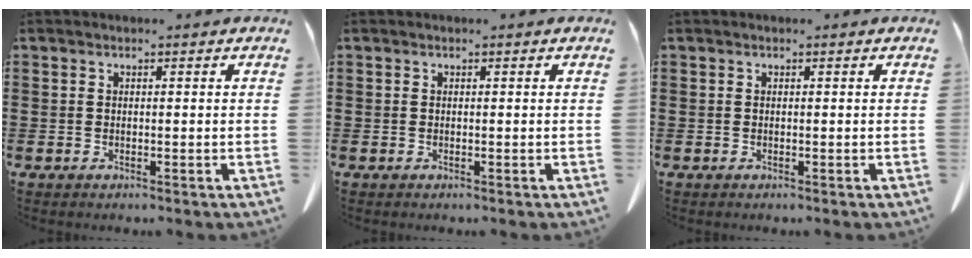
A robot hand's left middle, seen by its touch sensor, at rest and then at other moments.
{"total": 0.0}
{"total": 0.0}